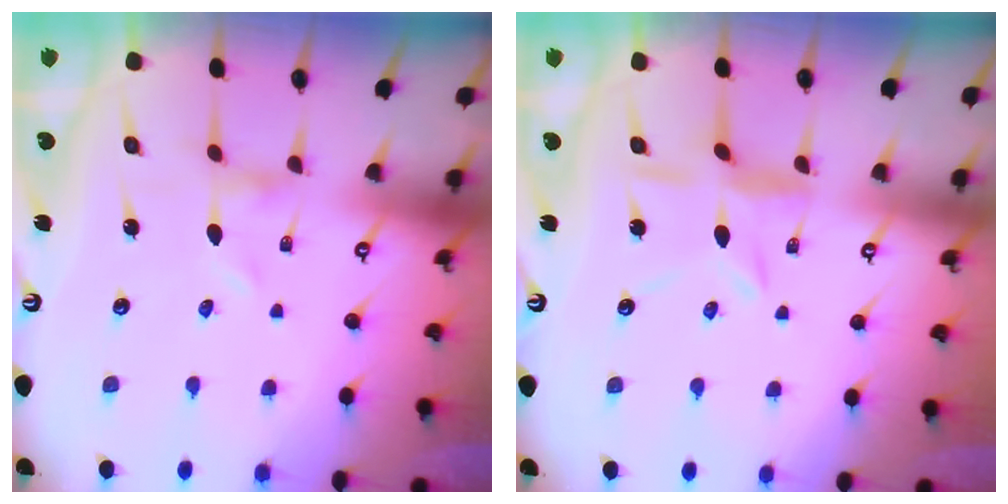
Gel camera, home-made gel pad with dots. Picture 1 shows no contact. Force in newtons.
{"total": 6.8, "press": 6.8, "slide": 0.6}